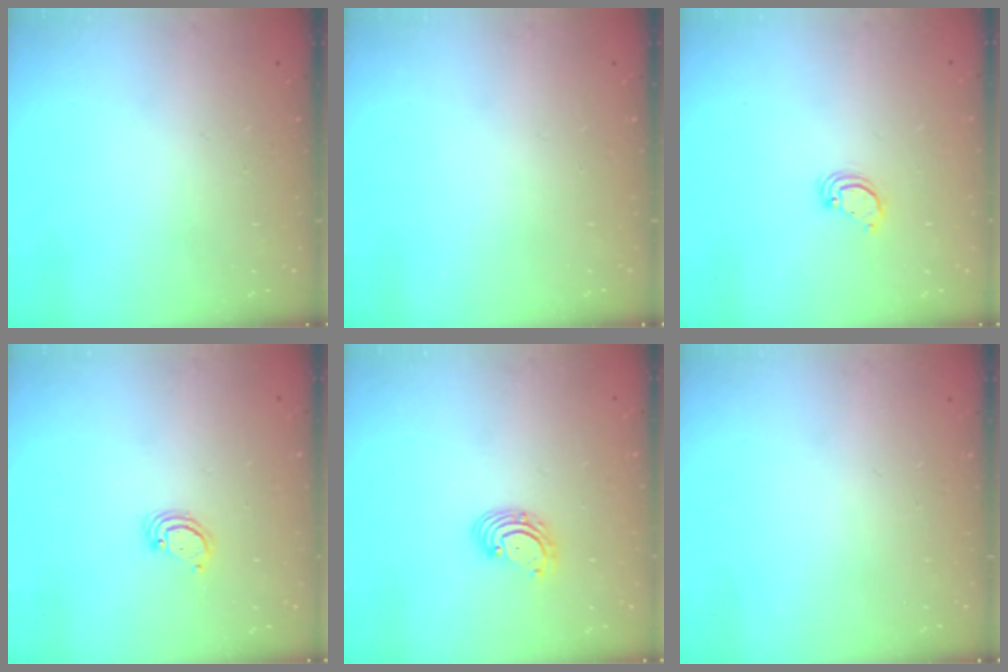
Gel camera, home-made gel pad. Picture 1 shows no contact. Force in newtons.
{"total": 0.0}
{"total": 2.9, "press": 2.9, "slide": 0.1}
{"total": 2.5, "press": 2.5, "slide": 0.2}
{"total": 2.9, "press": 2.9, "slide": 0.1}
{"total": 0.0}